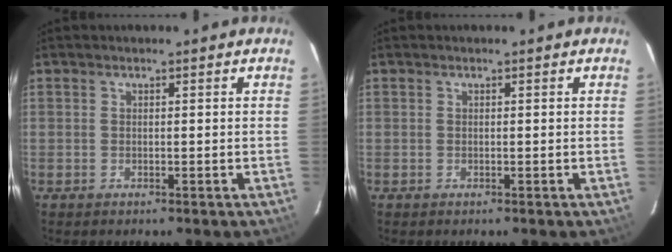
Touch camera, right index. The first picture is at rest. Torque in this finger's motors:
{"motor_torque": [0.07, 0.05, -0.03, 0.00]}